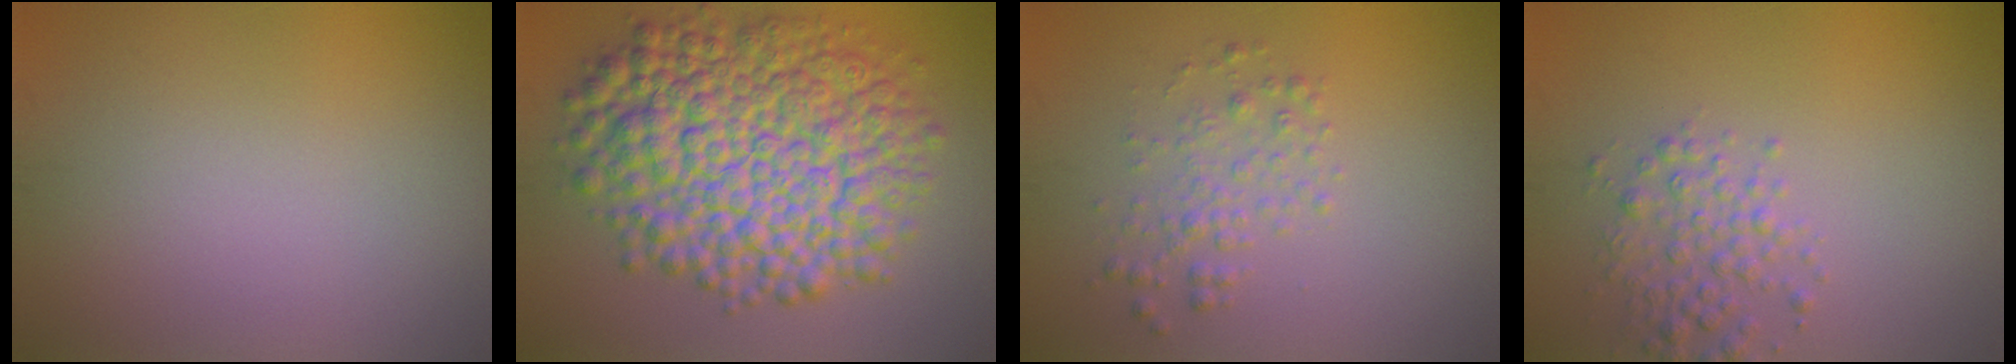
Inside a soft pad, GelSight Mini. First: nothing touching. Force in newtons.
{"total": 11.9, "press": 11.9, "slide": 0.1}
{"total": 2.0, "press": 2.0, "slide": 0.0}
{"total": 2.7, "press": 2.7, "slide": 0.1}